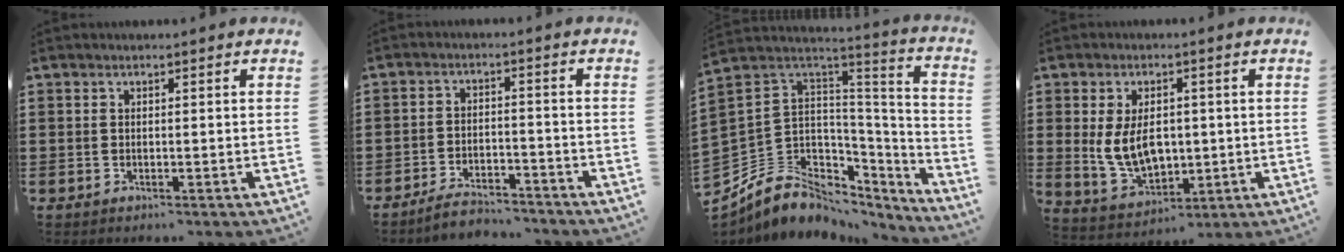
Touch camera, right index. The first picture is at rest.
{"total": 4.2, "force": [-4.0, 0.6, 0.8], "torque": [-0.014, 0.009, -0.081]}
{"total": 8.1, "force": [-2.2, 7.4, 2.5], "torque": [-0.094, -0.025, -0.034]}
{"total": 8.2, "force": [0.4, 5.2, 6.3], "torque": [-0.134, 0.006, 0.004]}